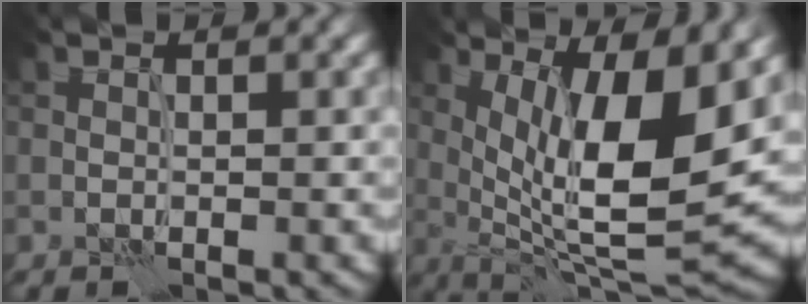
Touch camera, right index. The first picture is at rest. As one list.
[{"total": 12.3, "force": [1.9, 3.9, 11.5], "torque": [-0.170, -0.016, 0.035]}]